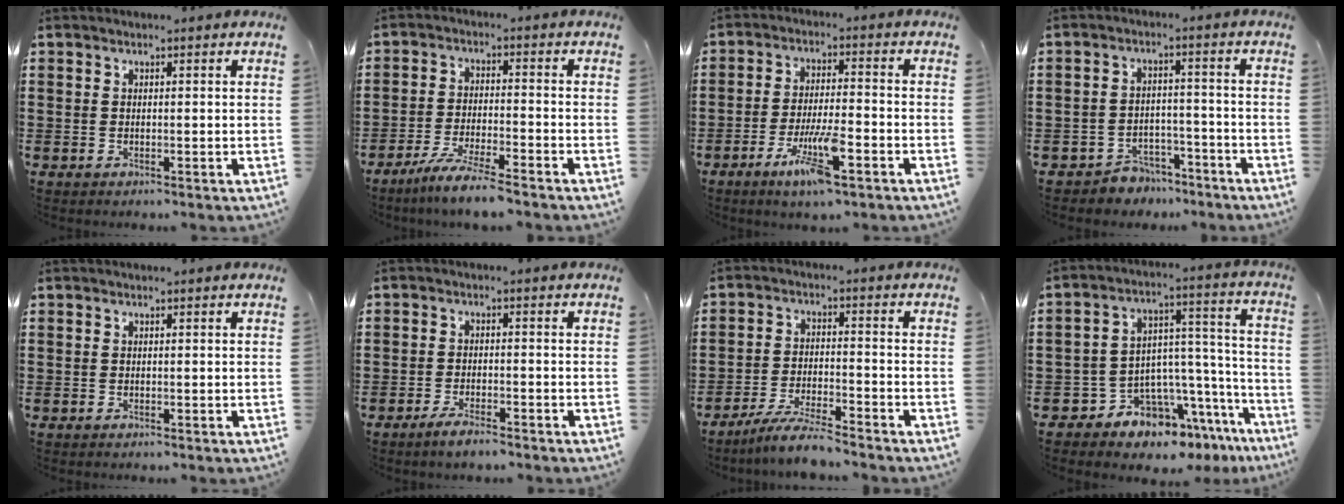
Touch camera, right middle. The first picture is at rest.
{"total": 6.1, "force": [-5.3, -0.3, 3.0], "torque": [-0.066, -0.016, -0.102]}
{"total": 8.4, "force": [-4.4, 1.9, 7.0], "torque": [-0.139, -0.005, -0.080]}
{"total": 3.9, "force": [-3.7, 1.0, -0.1], "torque": [-0.007, 0.006, -0.078]}
{"total": 0.0}
{"total": 2.9, "force": [-2.7, 0.3, 1.2], "torque": [-0.020, 0.005, -0.052]}
{"total": 5.7, "force": [-5.3, 0.0, 2.3], "torque": [-0.049, -0.006, -0.101]}
{"total": 7.4, "force": [-6.6, 3.2, 1.2], "torque": [-0.026, -0.002, -0.123]}